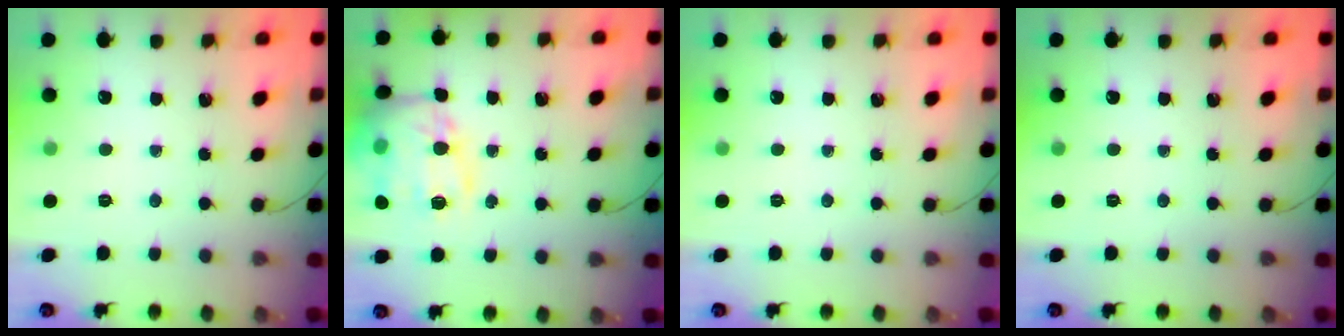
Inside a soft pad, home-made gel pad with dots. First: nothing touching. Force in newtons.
{"total": 17.7, "press": 17.7, "slide": 1.2}
{"total": 0.0}
{"total": 0.0}